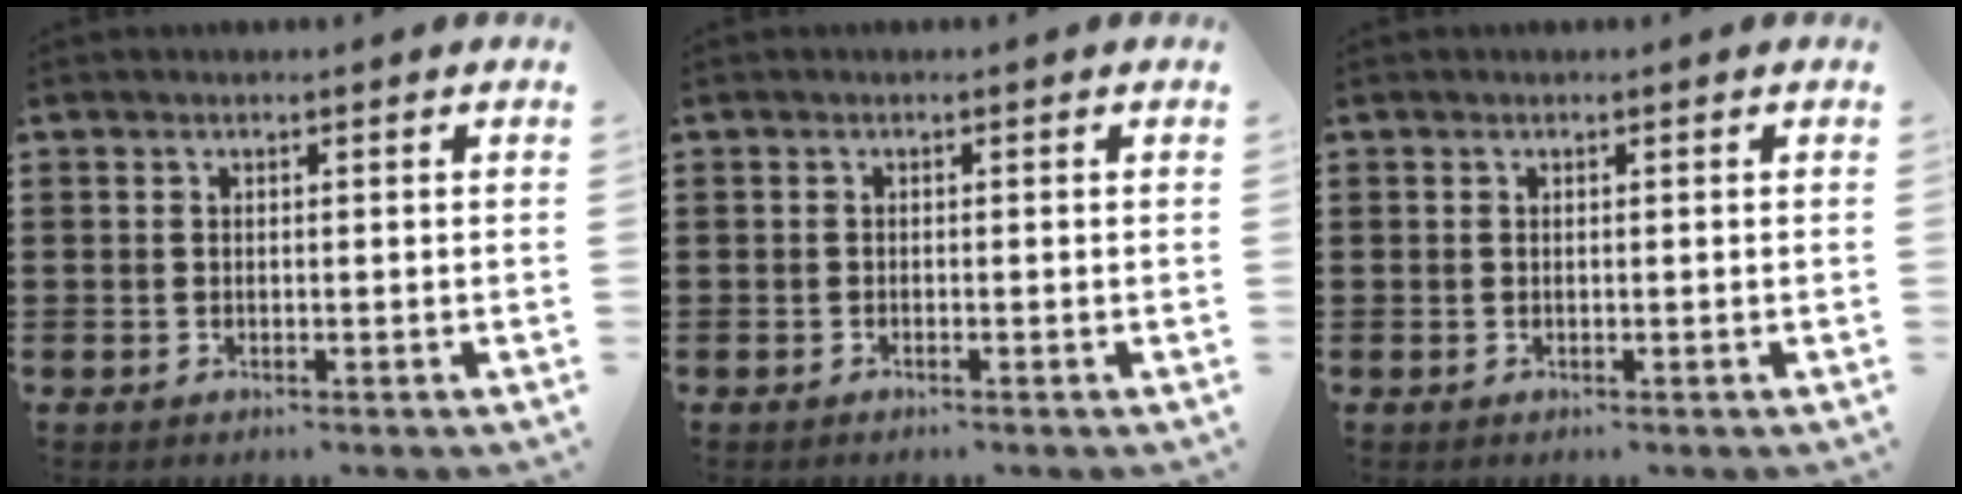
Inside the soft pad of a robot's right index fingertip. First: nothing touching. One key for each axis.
{"total": 0.0}
{"total": 0.0}